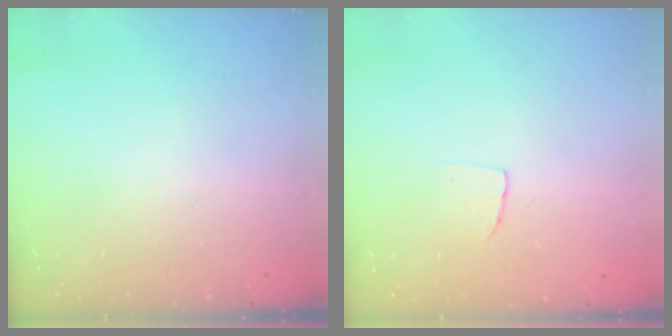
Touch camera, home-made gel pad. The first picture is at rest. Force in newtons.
{"total": 2.9, "press": 2.9, "slide": 0.1}